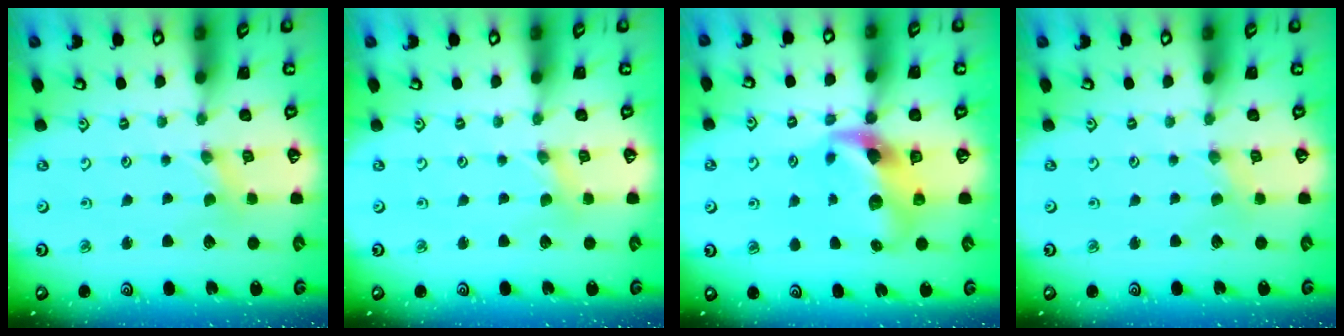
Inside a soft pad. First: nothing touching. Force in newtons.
{"total": 0.0}
{"total": 11.5, "press": 11.4, "slide": 1.5}
{"total": 0.0}